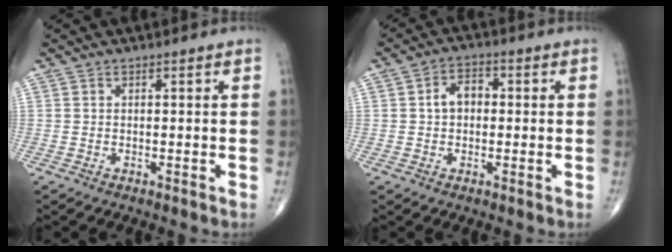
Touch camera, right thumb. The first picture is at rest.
{"total": 4.7, "force": [0.2, 3.3, 3.3], "torque": [-0.047, 0.018, -0.002]}